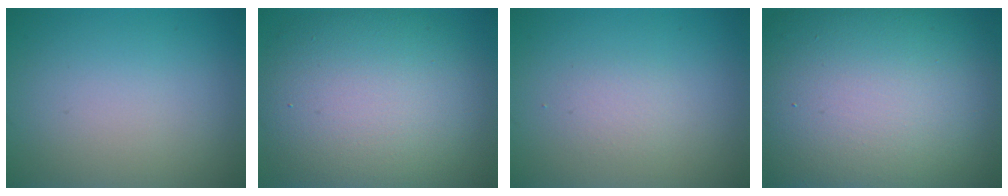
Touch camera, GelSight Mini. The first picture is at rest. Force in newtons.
{"total": 12.4, "press": 12.3, "slide": 0.7}
{"total": 1.3, "press": 1.3, "slide": 0.1}
{"total": 19.0, "press": 18.9, "slide": 1.1}